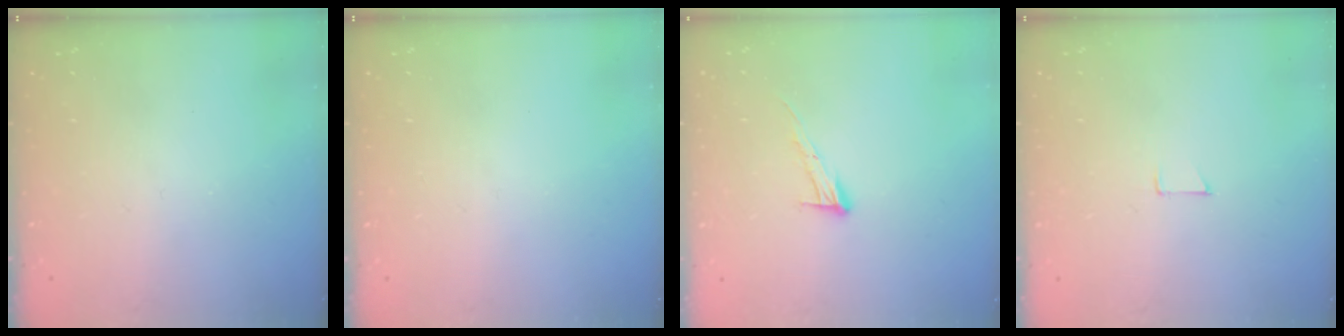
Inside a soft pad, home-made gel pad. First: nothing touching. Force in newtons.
{"total": 0.0}
{"total": 8.4, "press": 8.4, "slide": 0.4}
{"total": 4.1, "press": 4.1, "slide": 0.3}